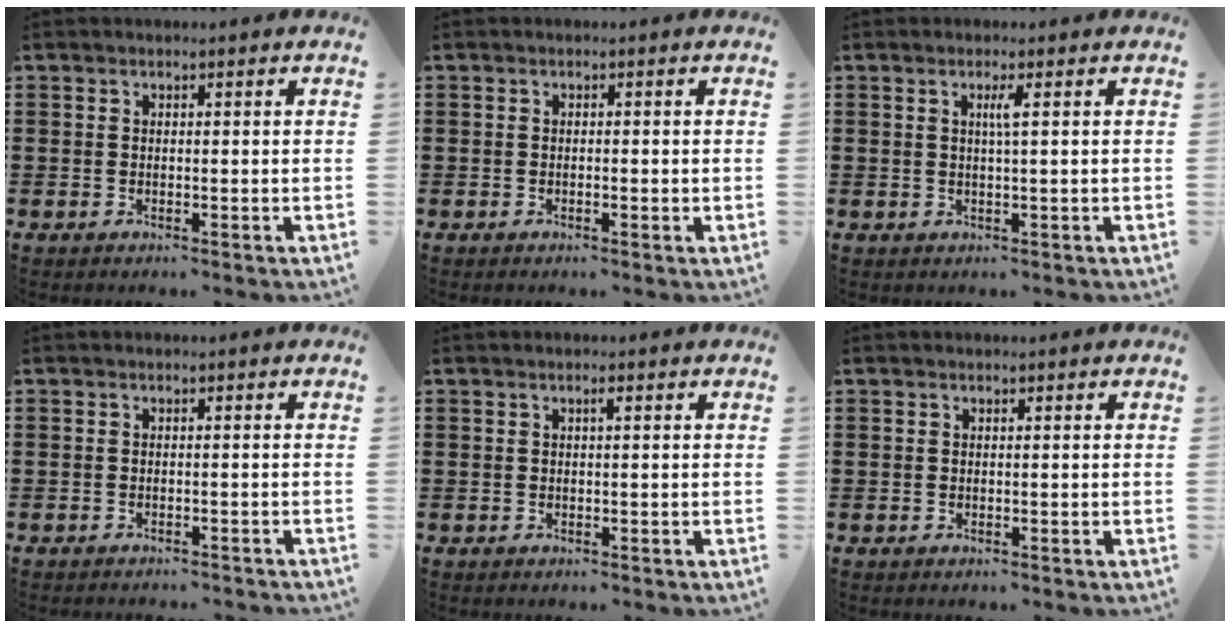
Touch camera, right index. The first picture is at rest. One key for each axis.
{"total": 0.8, "fx": -0.1, "fy": 0.3, "fz": 0.7, "tx": -0.014, "ty": 0.001, "tz": -0.002}
{"total": 1.8, "fx": 0.4, "fy": -0.3, "fz": 1.7, "tx": -0.033, "ty": -0.004, "tz": 0.004}
{"total": 0.9, "fx": -0.8, "fy": -0.1, "fz": 0.1, "tx": -0.005, "ty": 0.000, "tz": -0.017}
{"total": 0.8, "fx": 0.2, "fy": 0.0, "fz": 0.8, "tx": -0.015, "ty": 0.000, "tz": 0.003}
{"total": 0.0}